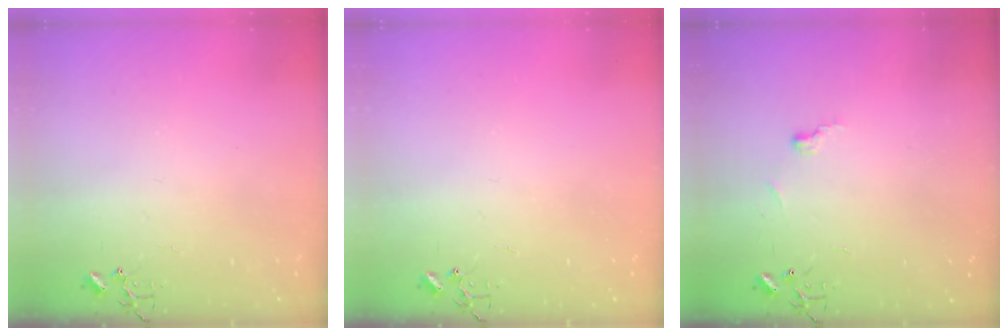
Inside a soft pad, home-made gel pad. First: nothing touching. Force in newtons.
{"total": 0.0}
{"total": 3.4, "press": 3.4, "slide": 0.4}